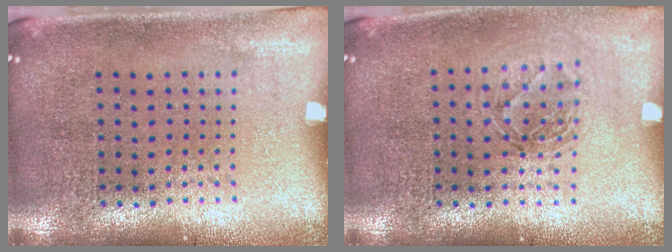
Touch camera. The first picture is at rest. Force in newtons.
{"total": 1.3, "press": 1.1, "slide": 0.8}